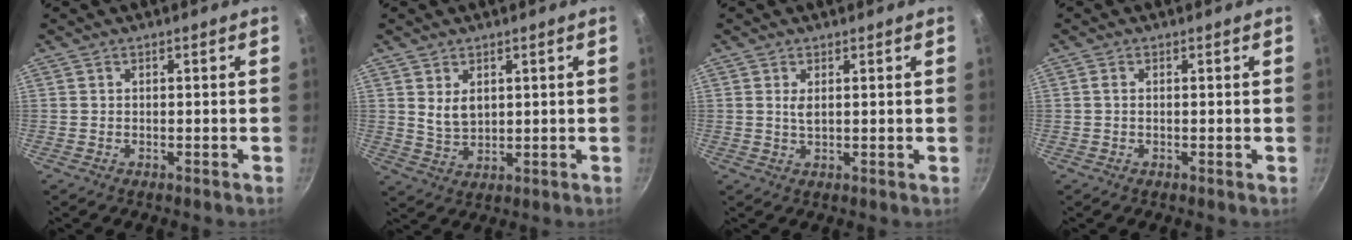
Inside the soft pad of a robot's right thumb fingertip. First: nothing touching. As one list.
[{"total": 4.6, "force": [1.7, 3.0, 3.1], "torque": [-0.047, -0.014, 0.039]}, {"total": 1.9, "force": [0.7, 0.8, 1.7], "torque": [-0.030, -0.005, 0.012]}, {"total": 0.9, "force": [0.1, 0.3, 0.8], "torque": [-0.017, 0.000, -0.001]}]